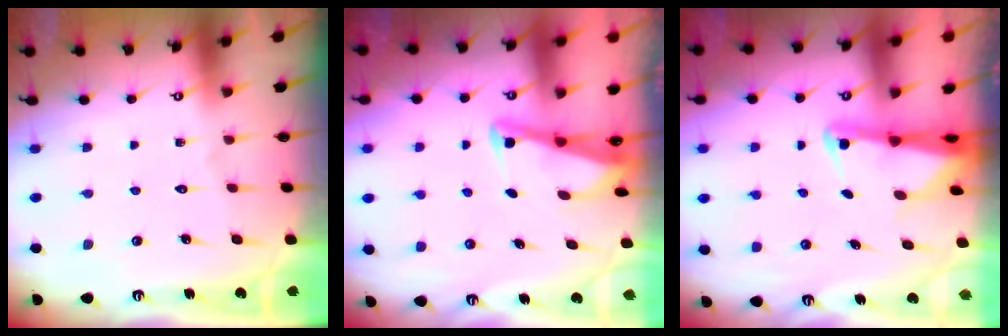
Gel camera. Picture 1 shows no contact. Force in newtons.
{"total": 2.8, "press": 2.8, "slide": 0.3}
{"total": 2.6, "press": 2.6, "slide": 0.5}